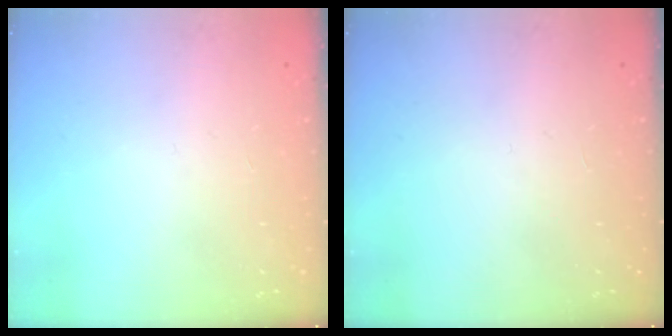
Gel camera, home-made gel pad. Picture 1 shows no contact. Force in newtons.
{"total": 0.0}